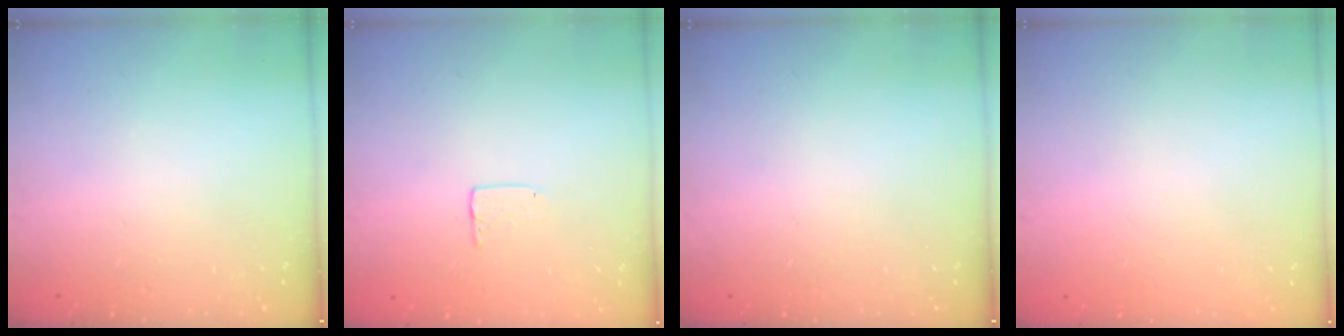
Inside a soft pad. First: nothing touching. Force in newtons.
{"total": 3.9, "press": 3.9, "slide": 0.1}
{"total": 0.0}
{"total": 0.0}